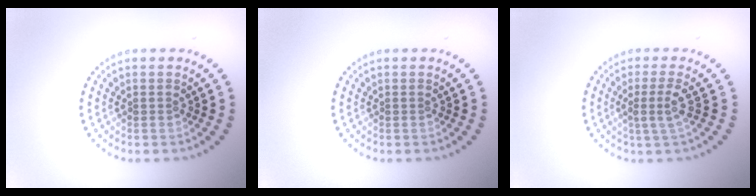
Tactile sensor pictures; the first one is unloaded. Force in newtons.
{"total": 0.0}
{"total": 2.1, "press": 1.6, "slide": 1.3}